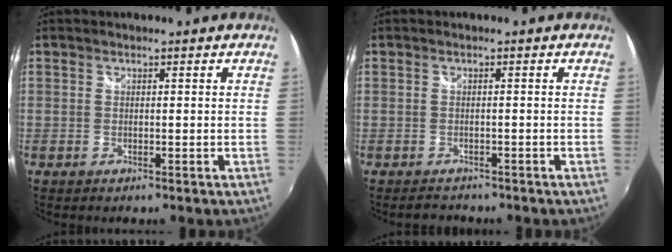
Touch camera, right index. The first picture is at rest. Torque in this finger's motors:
{"motor_torque": [-0.12, -0.06, -0.06, -0.04]}